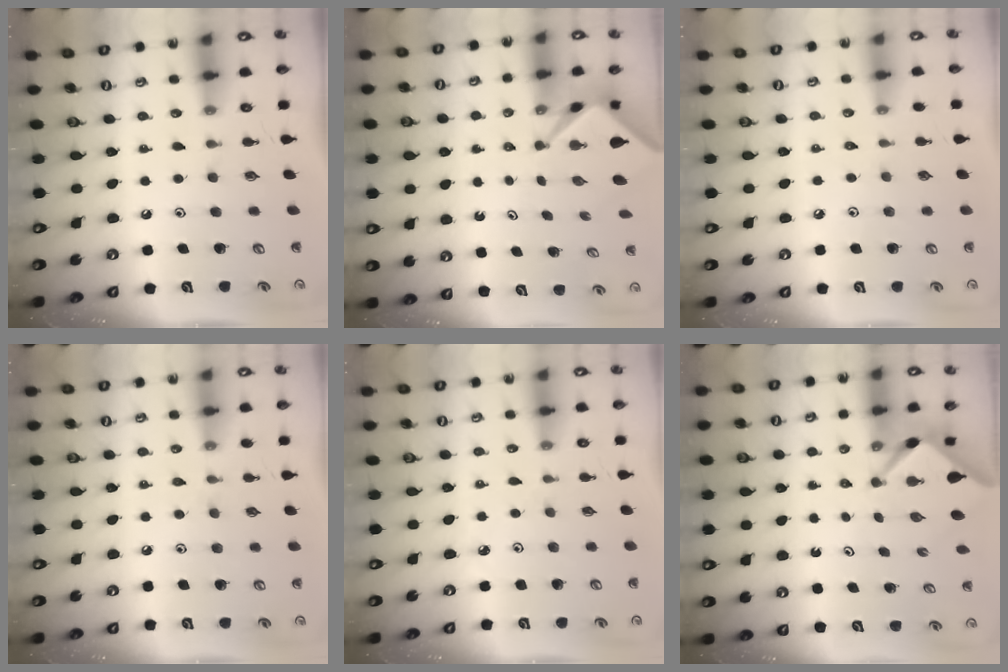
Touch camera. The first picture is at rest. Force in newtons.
{"total": 2.3, "press": 2.2, "slide": 0.3}
{"total": 2.9, "press": 2.8, "slide": 0.5}
{"total": 4.9, "press": 4.9, "slide": 0.7}
{"total": 2.2, "press": 2.2, "slide": 0.3}
{"total": 2.5, "press": 2.5, "slide": 0.3}